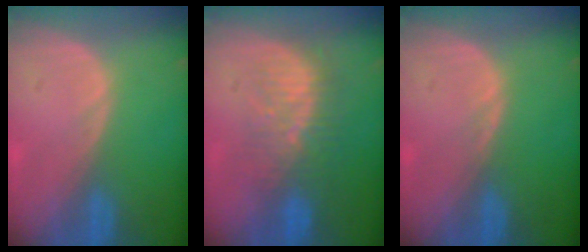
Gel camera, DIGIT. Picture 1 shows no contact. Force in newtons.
{"total": 8.4, "press": 7.8, "slide": 3.0}
{"total": 0.5, "press": 0.5, "slide": 0.2}